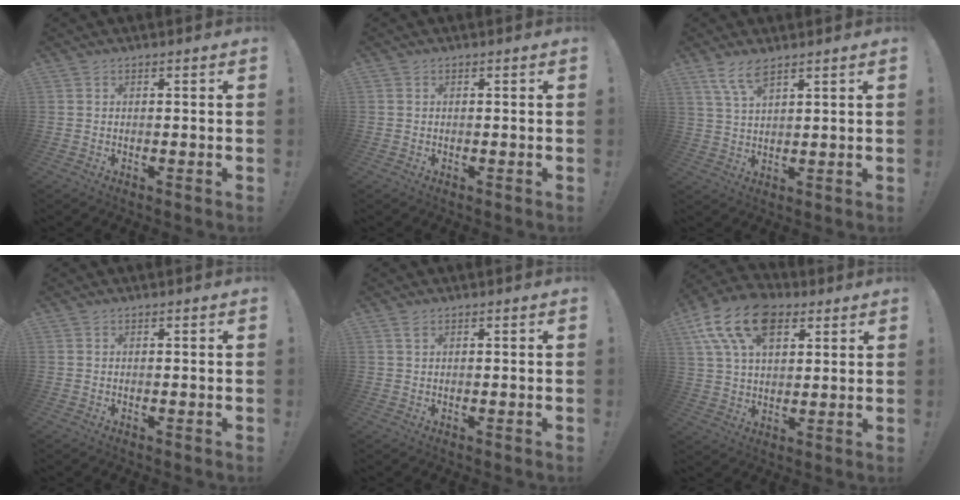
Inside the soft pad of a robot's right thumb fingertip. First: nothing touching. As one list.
[{"total": 0.7, "force": [-0.2, 0.7, 0.1], "torque": [0.000, 0.001, -0.003]}, {"total": 6.3, "force": [4.5, 1.7, 4.1], "torque": [-0.080, -0.017, 0.083]}, {"total": 0.0}, {"total": 1.6, "force": [1.0, 0.6, 1.2], "torque": [-0.016, -0.002, 0.017]}, {"total": 17.6, "force": [8.6, 10.8, 10.9], "torque": [-0.198, -0.035, 0.154]}]